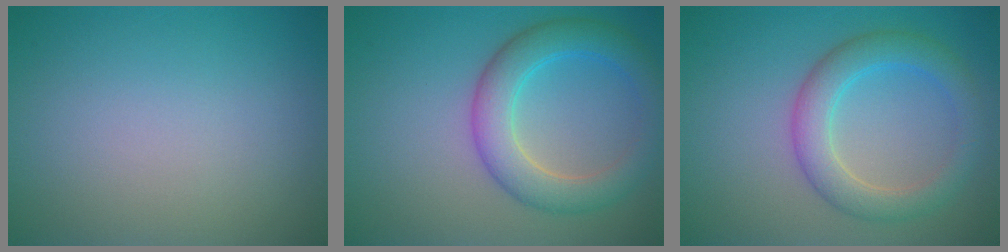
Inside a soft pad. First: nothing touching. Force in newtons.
{"total": 5.2, "press": 5.2, "slide": 0.4}
{"total": 4.3, "press": 4.3, "slide": 0.2}